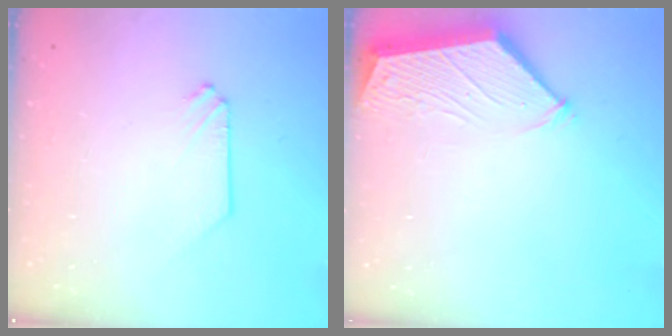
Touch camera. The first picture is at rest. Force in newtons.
{"total": 3.5, "press": 3.5, "slide": 0.5}